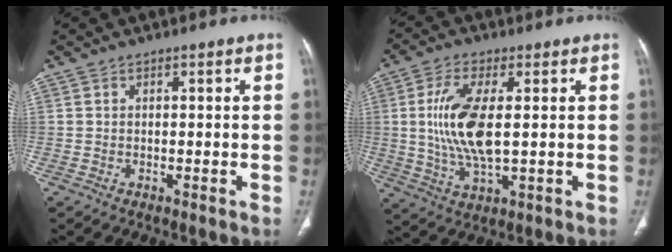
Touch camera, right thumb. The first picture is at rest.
{"total": 11.9, "force": [1.2, 4.5, 11.0], "torque": [-0.238, -0.010, 0.027]}